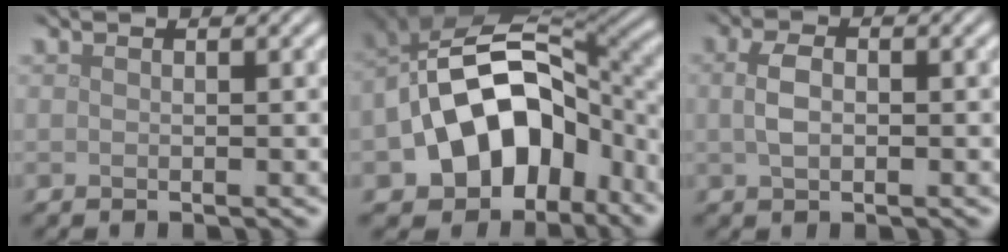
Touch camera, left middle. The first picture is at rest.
{"total": 13.3, "force": [-4.7, 9.0, 8.6], "torque": [-0.136, -0.006, -0.088]}
{"total": 2.4, "force": [0.1, 1.4, 1.9], "torque": [-0.042, 0.001, 0.000]}